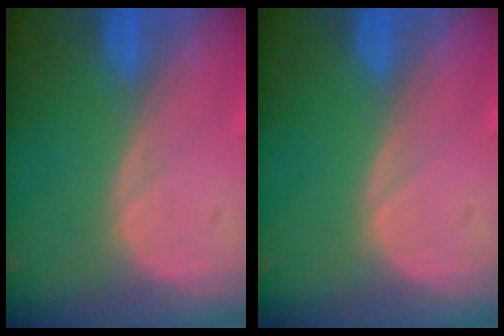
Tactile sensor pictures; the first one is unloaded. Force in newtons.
{"total": 0.0}